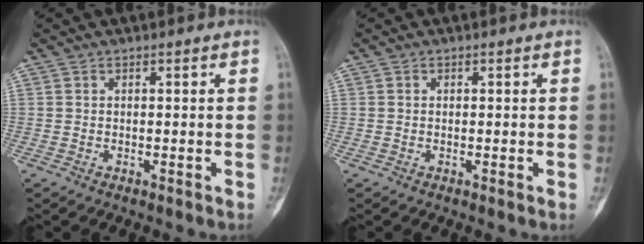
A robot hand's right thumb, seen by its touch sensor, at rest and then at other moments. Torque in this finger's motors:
{"motor_torque": [-0.24, 0.35, -0.03, 0.02, -0.01]}